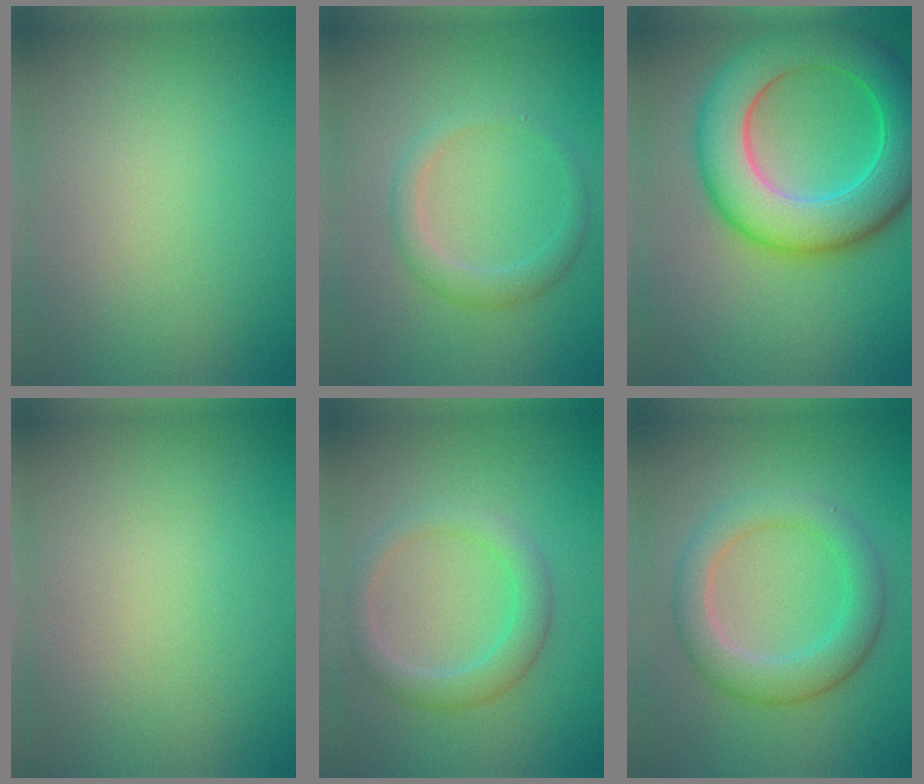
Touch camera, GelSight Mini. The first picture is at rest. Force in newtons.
{"total": 2.2, "press": 2.2, "slide": 0.1}
{"total": 10.1, "press": 10.1, "slide": 0.4}
{"total": 0.0}
{"total": 3.0, "press": 3.0, "slide": 0.0}
{"total": 4.5, "press": 4.5, "slide": 0.4}